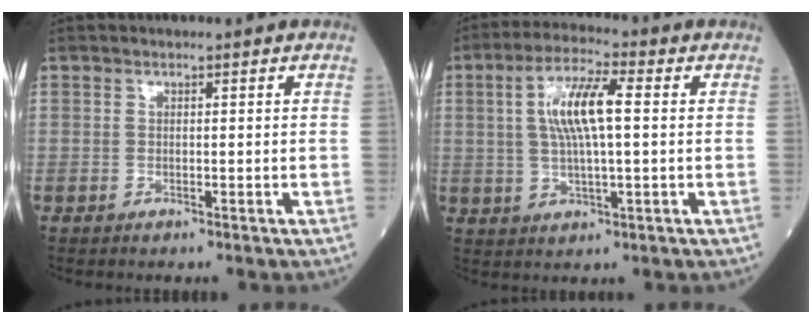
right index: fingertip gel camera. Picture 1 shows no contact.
{"total": 9.0, "force": [1.4, 1.7, 8.7], "torque": [-0.173, 0.013, 0.027]}